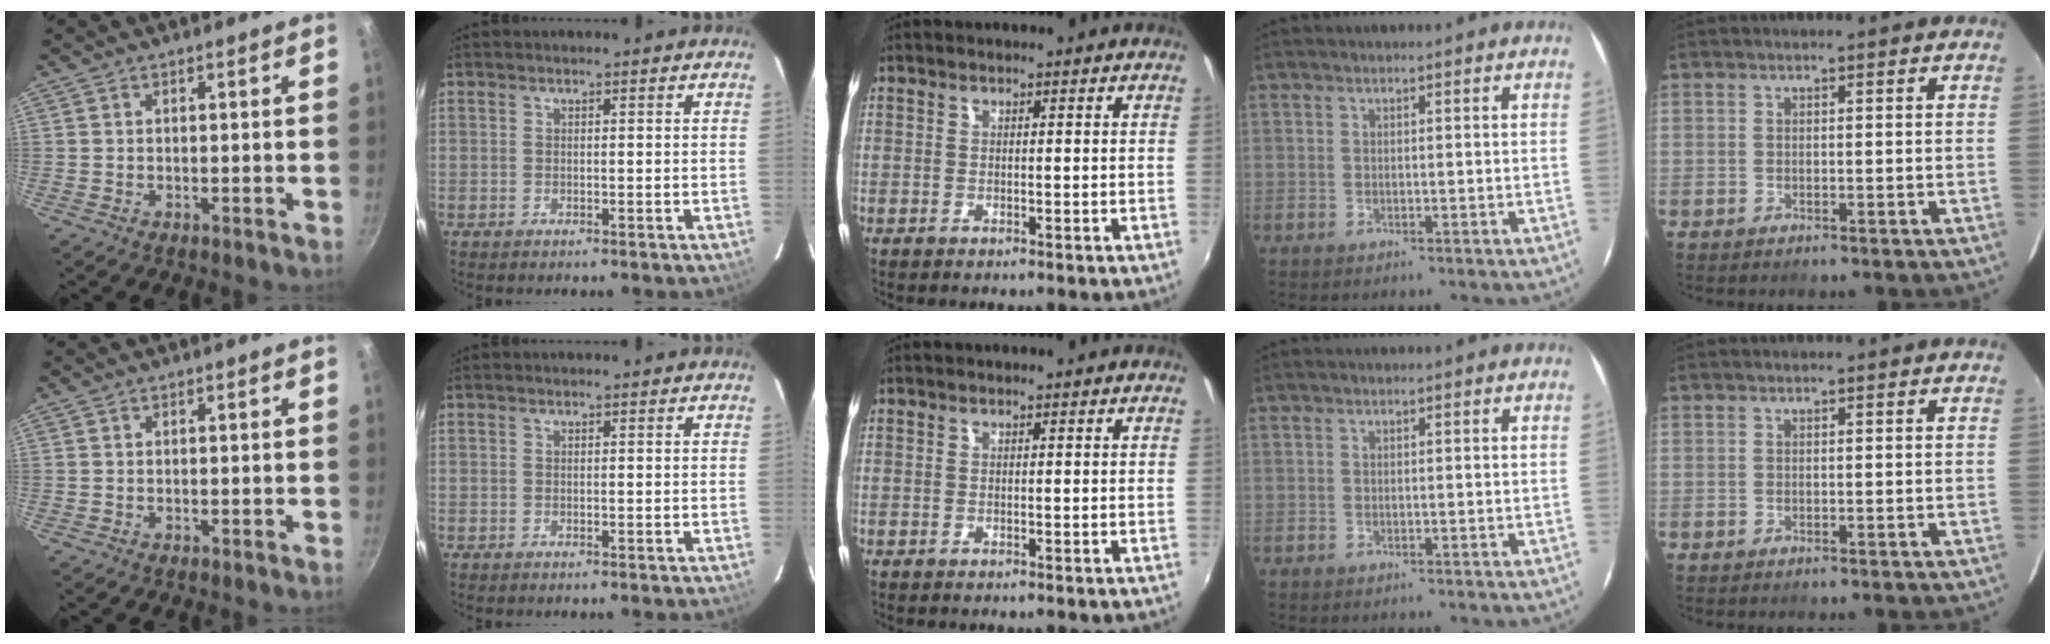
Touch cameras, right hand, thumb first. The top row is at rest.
{}